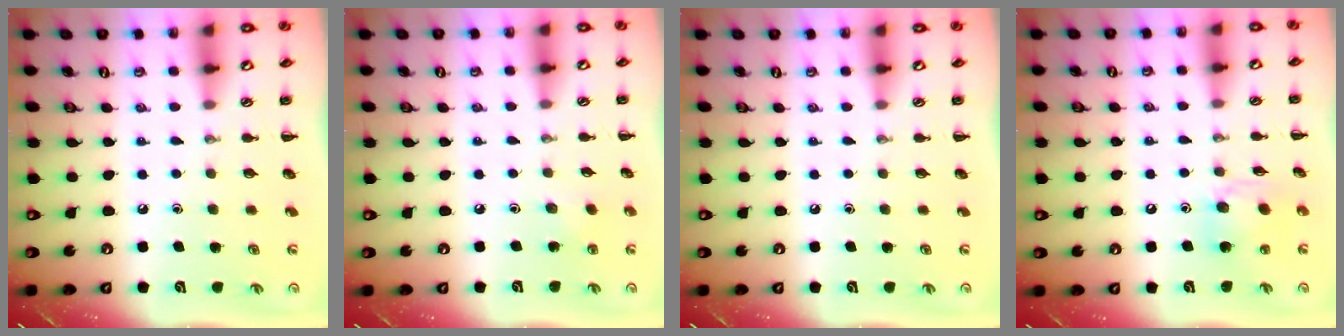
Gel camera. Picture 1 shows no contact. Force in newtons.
{"total": 2.3, "press": 2.2, "slide": 0.8}
{"total": 0.0}
{"total": 11.2, "press": 10.9, "slide": 2.4}